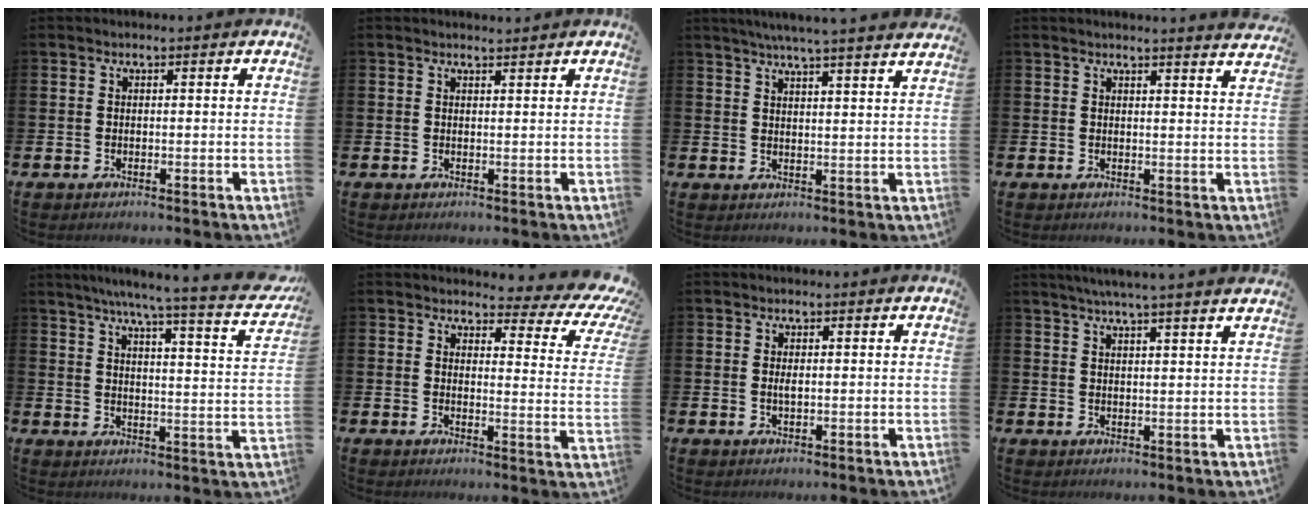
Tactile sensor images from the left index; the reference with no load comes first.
{"total": 1.2, "force": [1.2, 0.1, 0.0], "torque": [0.014, -0.006, 0.019]}
{"total": 5.2, "force": [5.0, -1.0, 1.4], "torque": [-0.032, -0.027, 0.085]}
{"total": 2.2, "force": [2.2, -0.3, 0.0], "torque": [0.013, -0.019, 0.037]}
{"total": 6.6, "force": [5.8, 0.1, 3.2], "torque": [-0.059, -0.052, 0.088]}
{"total": 3.9, "force": [3.2, 1.7, 1.5], "torque": [-0.015, -0.040, 0.041]}
{"total": 0.9, "force": [0.2, 0.3, 0.9], "torque": [-0.018, 0.001, 0.002]}
{"total": 4.4, "force": [4.2, -1.0, 1.2], "torque": [-0.024, -0.019, 0.073]}